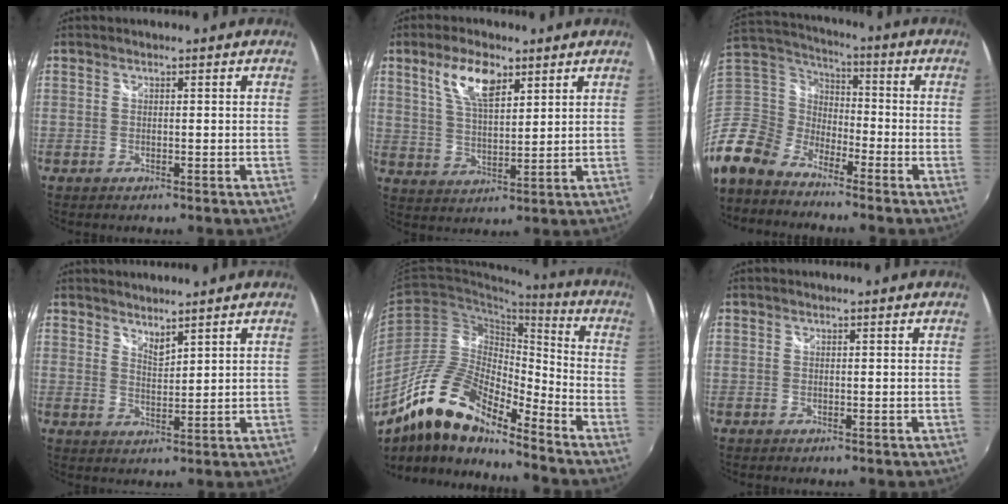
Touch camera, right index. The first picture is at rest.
{"total": 8.5, "force": [4.7, 3.4, 6.2], "torque": [-0.120, 0.011, 0.091]}
{"total": 13.9, "force": [-10.0, 8.7, 4.0], "torque": [-0.129, 0.021, -0.218]}
{"total": 3.2, "force": [2.9, 0.4, 1.1], "torque": [-0.017, -0.002, 0.050]}
{"total": 16.2, "force": [-12.4, 4.5, 9.4], "torque": [-0.171, -0.002, -0.240]}
{"total": 0.0}